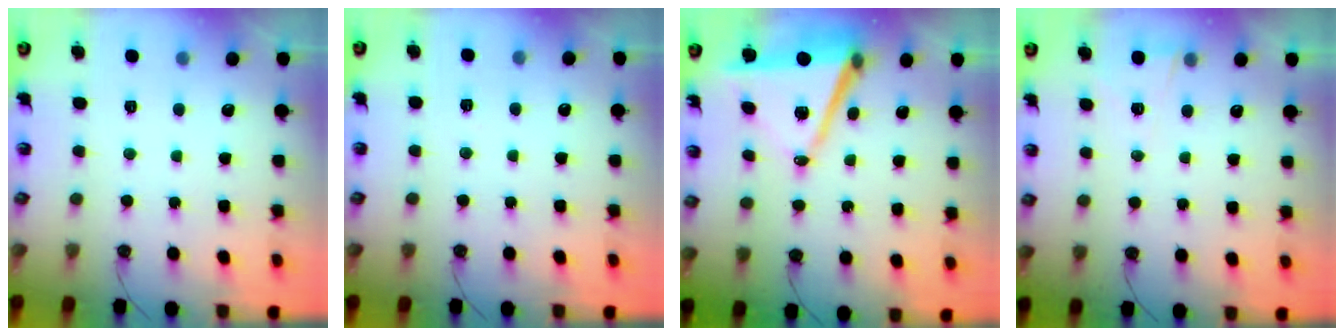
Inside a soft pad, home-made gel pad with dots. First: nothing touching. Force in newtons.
{"total": 4.3, "press": 0.8, "slide": 4.3}
{"total": 10.3, "press": 9.4, "slide": 4.2}
{"total": 2.7, "press": 2.3, "slide": 1.5}